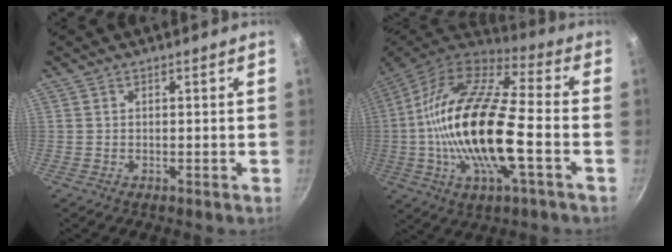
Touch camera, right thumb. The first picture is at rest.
{"total": 24.0, "force": [-3.5, 8.5, 22.2], "torque": [-0.426, 0.026, -0.079]}